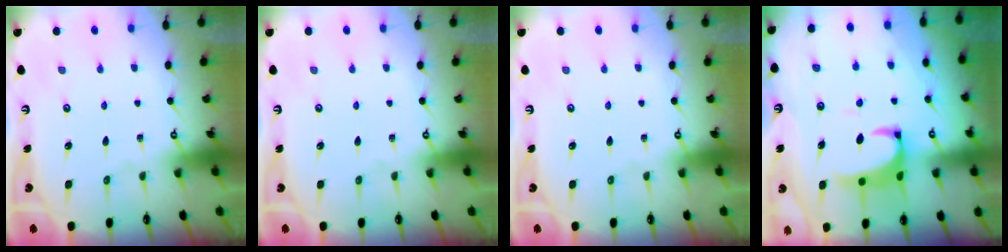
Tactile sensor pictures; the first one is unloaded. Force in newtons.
{"total": 0.0}
{"total": 0.0}
{"total": 2.2, "press": 2.0, "slide": 1.0}